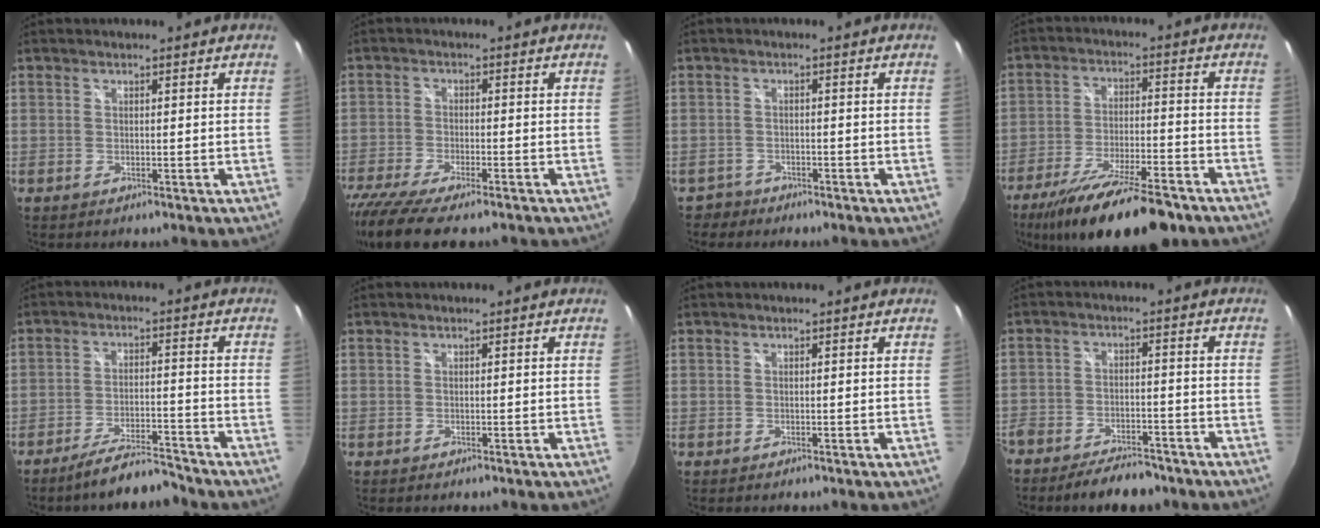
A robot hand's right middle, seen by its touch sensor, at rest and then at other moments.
{"total": 13.0, "force": [-10.4, 2.7, 7.2], "torque": [-0.165, -0.056, -0.180]}
{"total": 2.8, "force": [-2.1, 1.7, -0.1], "torque": [-0.007, 0.001, -0.039]}
{"total": 18.8, "force": [-14.5, 4.4, 11.2], "torque": [-0.212, -0.040, -0.228]}
{"total": 7.8, "force": [-7.1, 0.8, 3.2], "torque": [-0.074, -0.002, -0.119]}
{"total": 0.0}
{"total": 0.0}
{"total": 11.6, "force": [-9.2, 4.9, 5.0], "torque": [-0.125, -0.007, -0.141]}